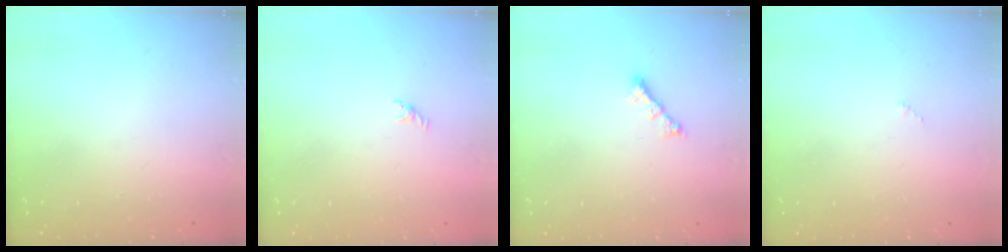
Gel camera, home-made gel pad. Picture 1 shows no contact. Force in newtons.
{"total": 1.1, "press": 1.0, "slide": 0.5}
{"total": 2.1, "press": 2.0, "slide": 0.5}
{"total": 1.5, "press": 1.5, "slide": 0.2}